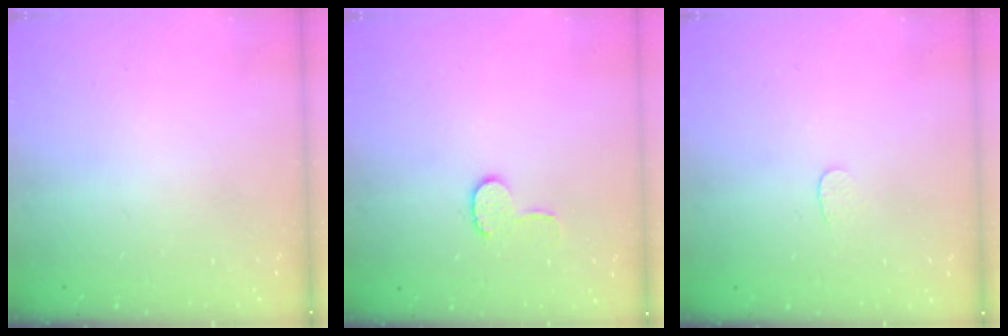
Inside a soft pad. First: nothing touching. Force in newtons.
{"total": 6.4, "press": 6.4, "slide": 0.6}
{"total": 3.0, "press": 3.0, "slide": 0.2}